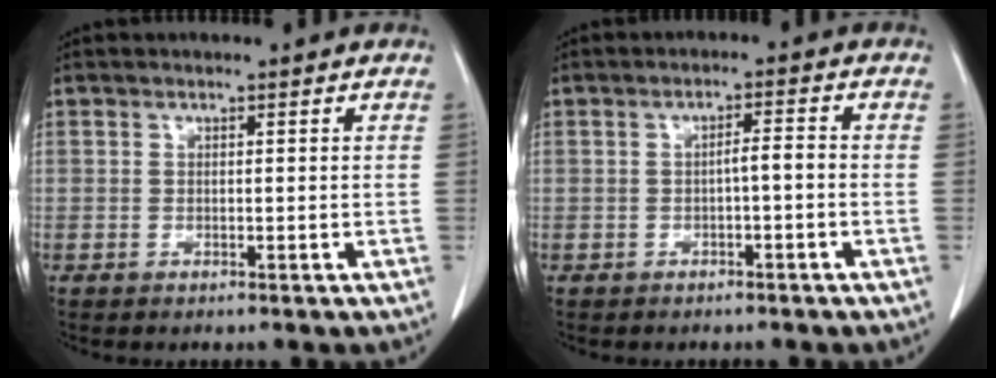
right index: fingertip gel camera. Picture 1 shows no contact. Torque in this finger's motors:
{"motor_torque": [0.51, -0.37, 0.24, 0.05]}